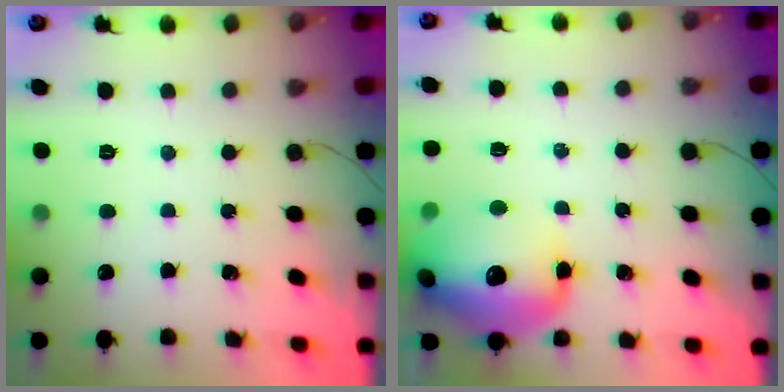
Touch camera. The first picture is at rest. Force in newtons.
{"total": 19.7, "press": 18.4, "slide": 7.2}